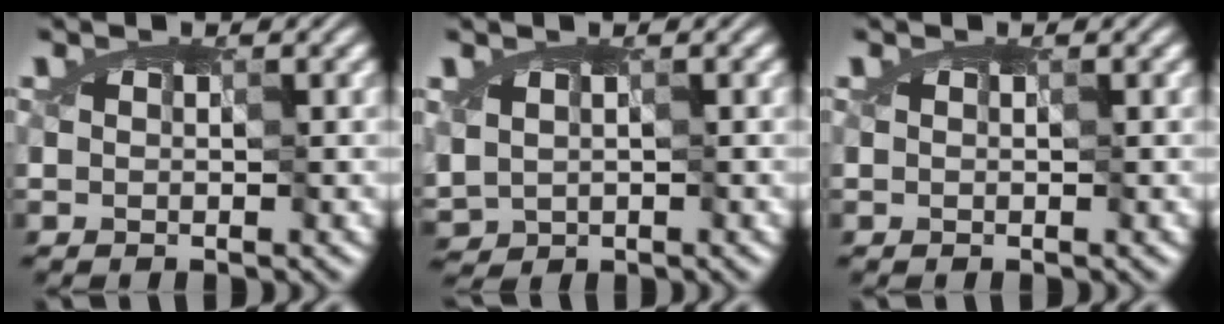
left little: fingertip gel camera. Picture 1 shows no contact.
{"total": 1.4, "force": [-0.3, 1.0, 1.0], "torque": [-0.023, -0.003, -0.006]}
{"total": 0.0}